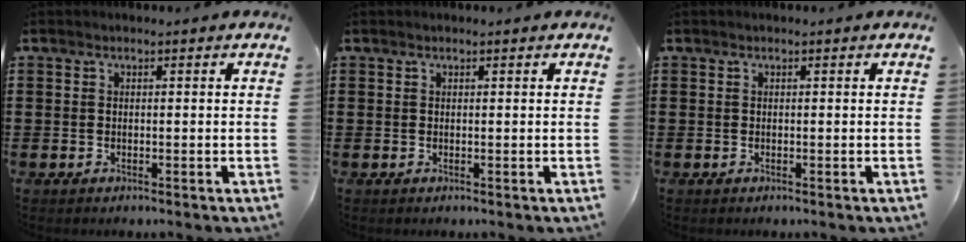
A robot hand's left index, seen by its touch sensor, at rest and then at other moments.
{"total": 0.0}
{"total": 0.0}